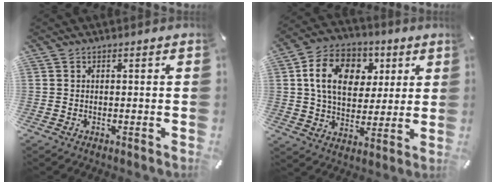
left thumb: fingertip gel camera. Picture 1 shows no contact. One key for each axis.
{"total": 14.2, "fx": 4.2, "fy": 11.0, "fz": 7.9, "tx": -0.130, "ty": 0.007, "tz": 0.080}